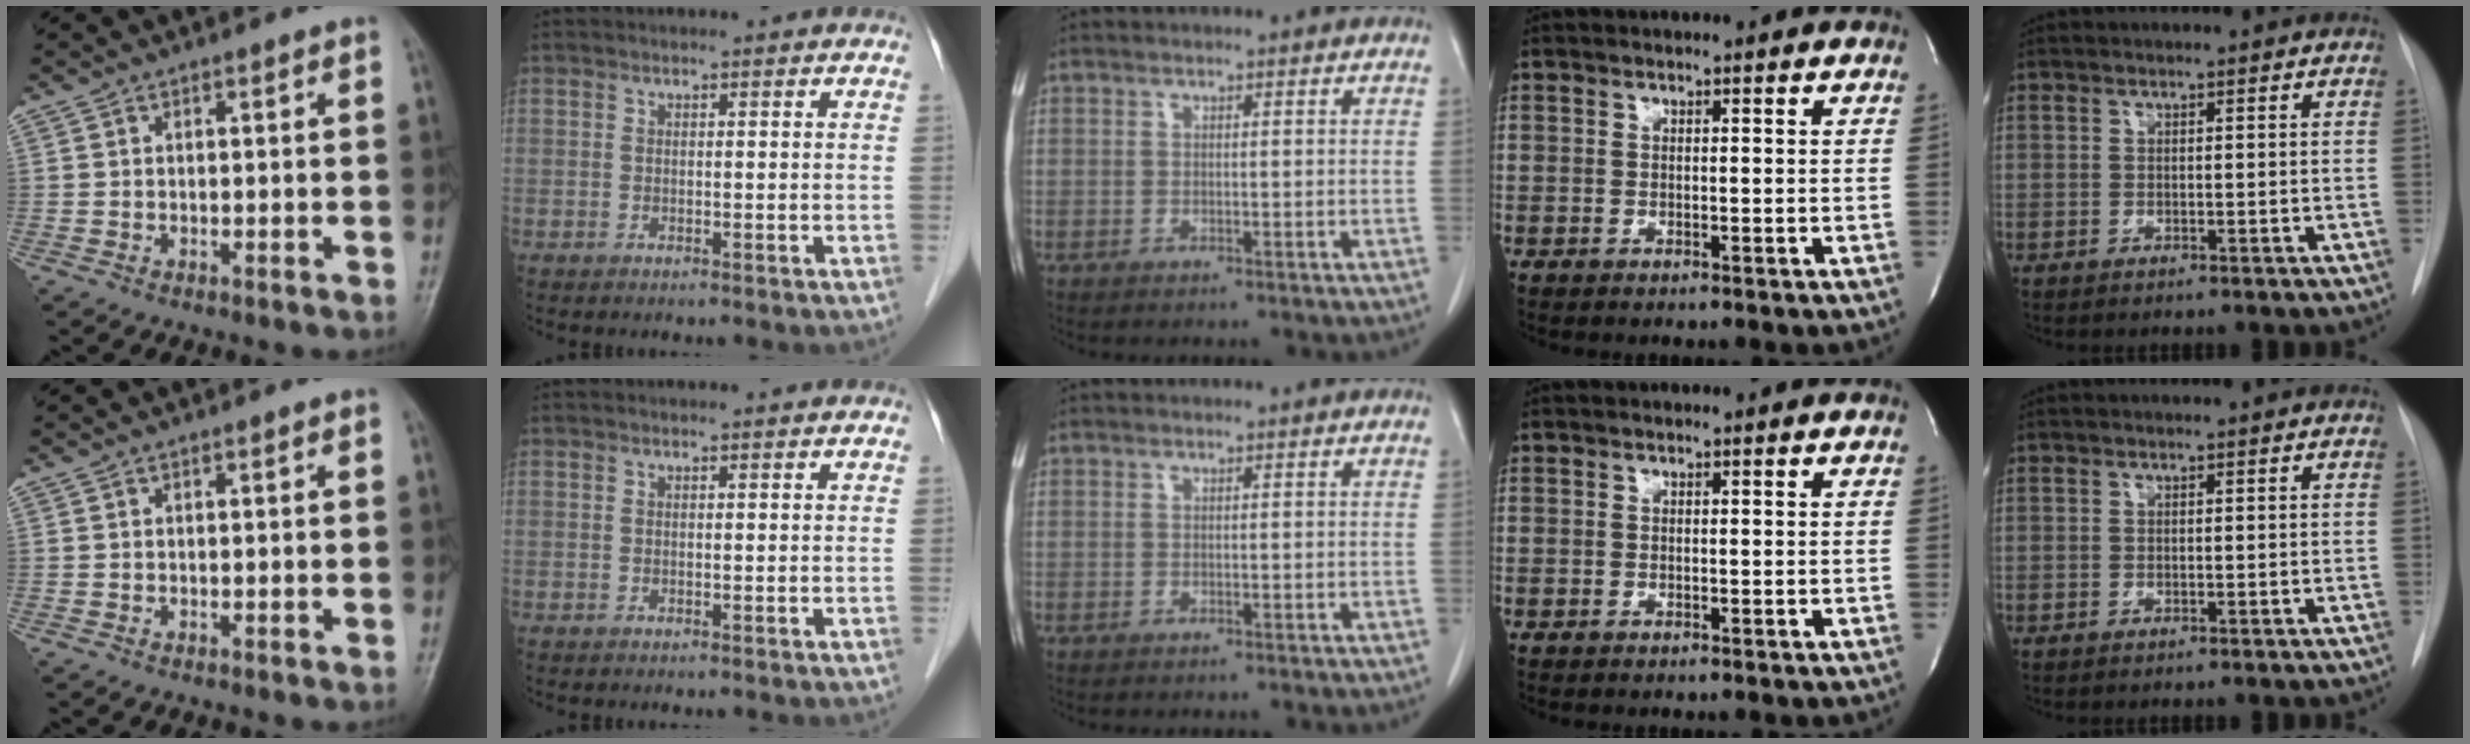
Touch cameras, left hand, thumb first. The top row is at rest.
{}